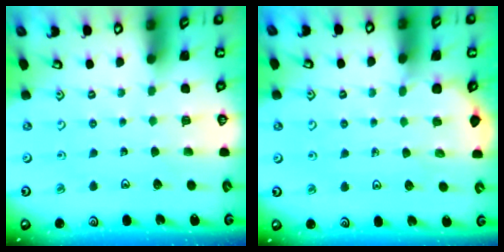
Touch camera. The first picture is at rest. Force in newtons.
{"total": 2.4, "press": 2.4, "slide": 0.1}